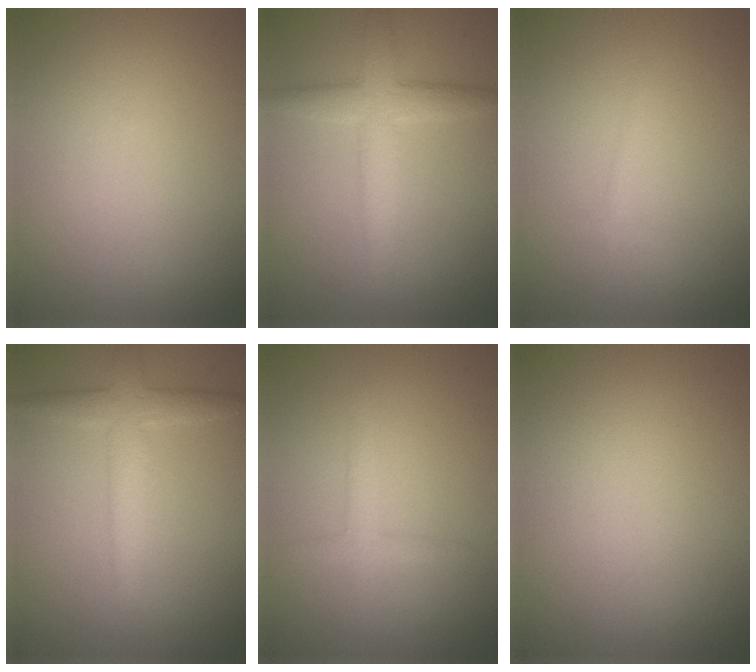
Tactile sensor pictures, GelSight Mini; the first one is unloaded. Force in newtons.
{"total": 4.4, "press": 4.4, "slide": 0.0}
{"total": 1.0, "press": 1.0, "slide": 0.1}
{"total": 3.9, "press": 3.9, "slide": 0.2}
{"total": 1.6, "press": 1.6, "slide": 0.1}
{"total": 0.0}